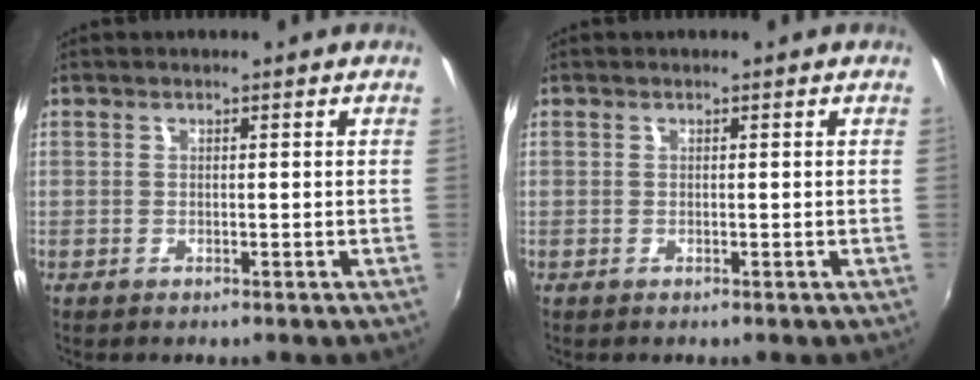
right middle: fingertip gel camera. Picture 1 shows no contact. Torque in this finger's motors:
{"motor_torque": [0.00, 0.00, 0.01, 0.00]}